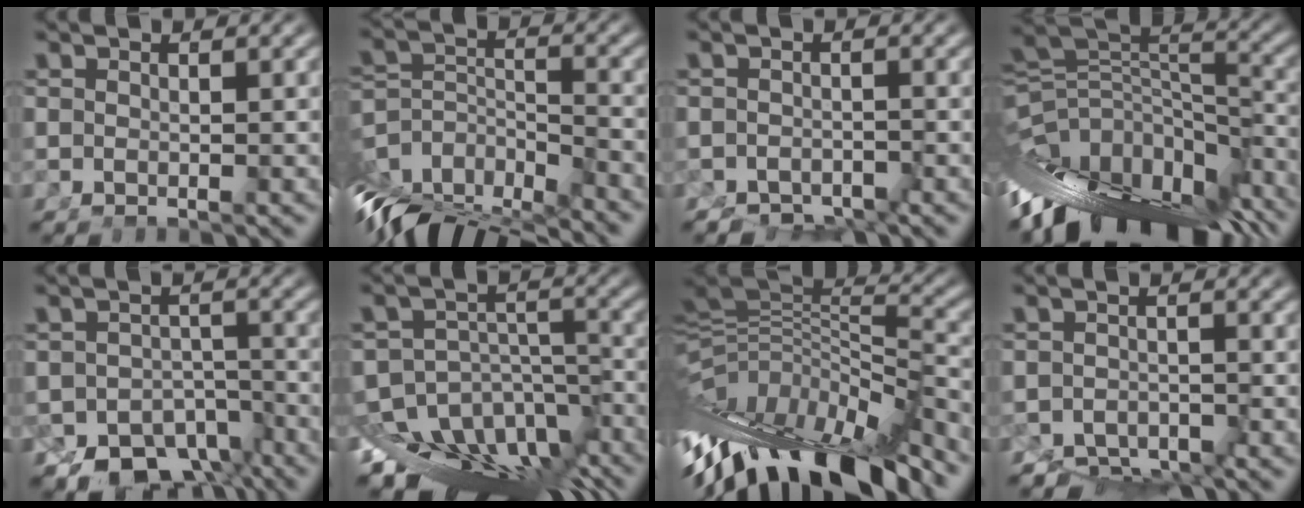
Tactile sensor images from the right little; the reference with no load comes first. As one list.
[{"total": 9.5, "force": [-5.6, 5.5, 5.3], "torque": [-0.111, -0.066, -0.066]}, {"total": 3.3, "force": [-3.0, 1.5, 0.2], "torque": [-0.001, -0.019, -0.045]}, {"total": 21.2, "force": [-8.4, 12.9, 14.6], "torque": [-0.236, -0.065, -0.107]}, {"total": 11.0, "force": [-7.1, 7.4, 4.0], "torque": [-0.058, -0.045, -0.101]}, {"total": 18.6, "force": [-9.3, 12.9, 9.7], "torque": [-0.162, -0.057, -0.134]}, {"total": 17.5, "force": [-5.3, 10.0, 13.4], "torque": [-0.241, -0.052, -0.063]}, {"total": 5.5, "force": [-4.2, 3.4, 1.2], "torque": [-0.019, -0.028, -0.066]}]